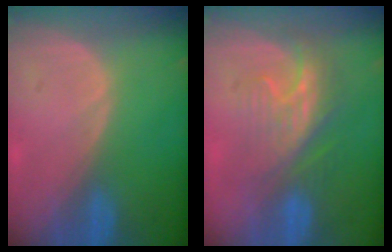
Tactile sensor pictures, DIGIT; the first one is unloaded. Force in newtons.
{"total": 8.6, "press": 7.5, "slide": 4.3}